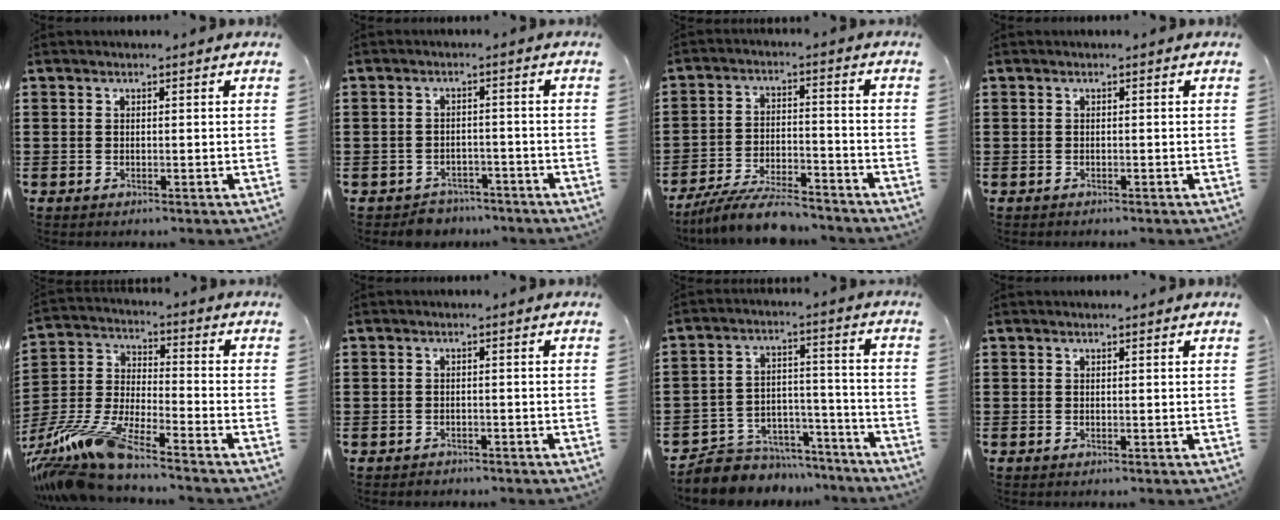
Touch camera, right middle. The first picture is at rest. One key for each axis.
{"total": 3.1, "fx": -3.0, "fy": 0.8, "fz": -0.4, "tx": -0.003, "ty": 0.000, "tz": -0.066}
{"total": 8.0, "fx": -7.4, "fy": 1.0, "fz": 2.9, "tx": -0.055, "ty": 0.010, "tz": -0.140}
{"total": 0.6, "fx": -0.5, "fy": 0.2, "fz": -0.1, "tx": 0.001, "ty": 0.001, "tz": -0.012}
{"total": 11.1, "fx": -9.6, "fy": 0.6, "fz": 5.4, "tx": -0.126, "ty": -0.001, "tz": -0.198}
{"total": 1.3, "fx": -1.1, "fy": 0.5, "fz": -0.2, "tx": 0.000, "ty": 0.001, "tz": -0.027}
{"total": 6.4, "fx": -5.9, "fy": 2.5, "fz": 0.1, "tx": -0.009, "ty": 0.020, "tz": -0.117}
{"total": 0.0}